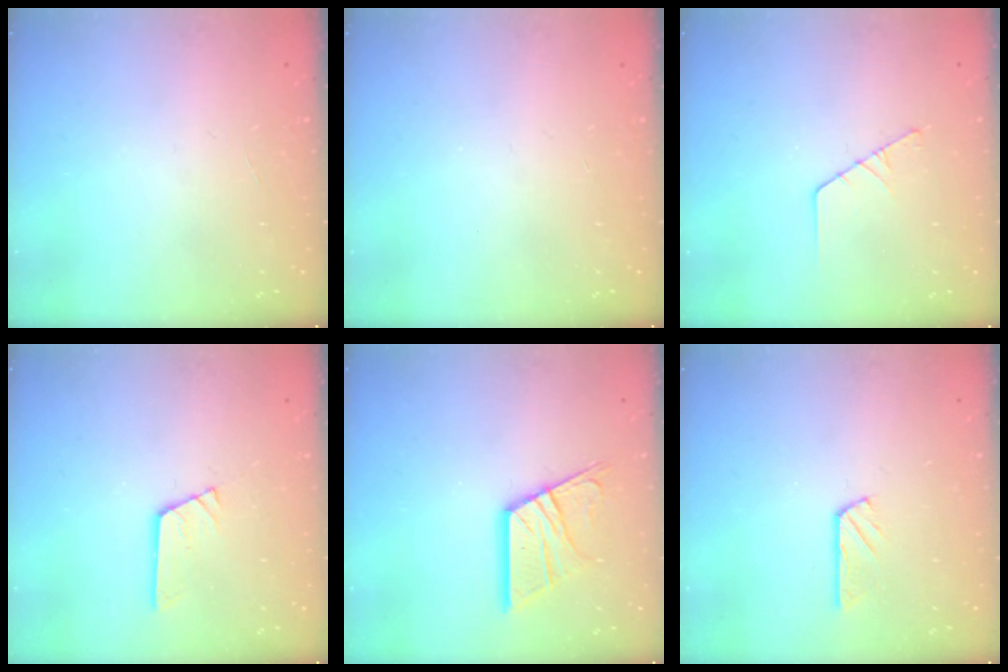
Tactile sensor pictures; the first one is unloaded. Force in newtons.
{"total": 0.0}
{"total": 2.9, "press": 2.9, "slide": 0.3}
{"total": 3.5, "press": 3.5, "slide": 0.1}
{"total": 14.3, "press": 14.2, "slide": 1.4}
{"total": 3.1, "press": 3.1, "slide": 0.3}